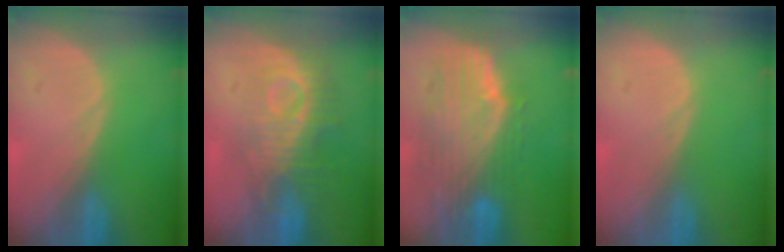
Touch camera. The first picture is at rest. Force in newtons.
{"total": 9.1, "press": 8.4, "slide": 3.6}
{"total": 10.4, "press": 9.1, "slide": 5.0}
{"total": 0.0}